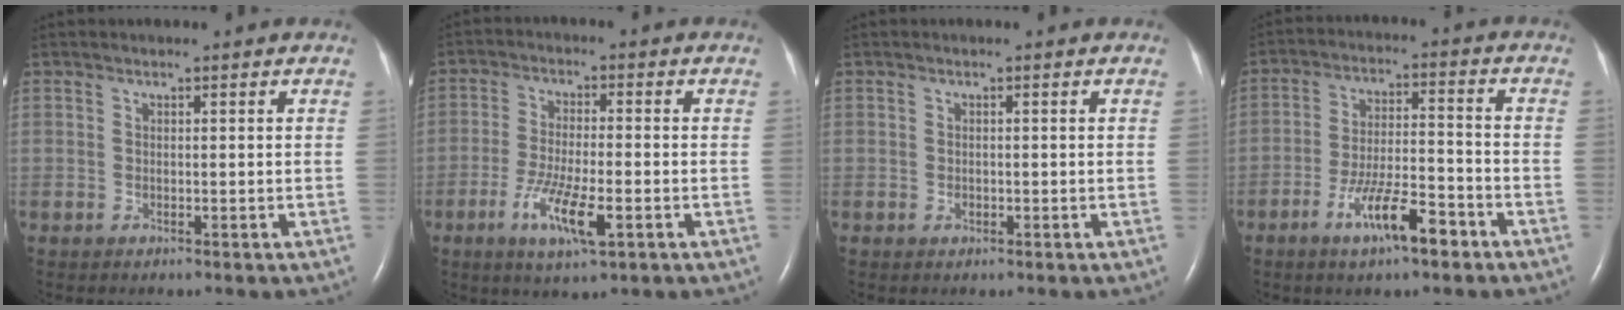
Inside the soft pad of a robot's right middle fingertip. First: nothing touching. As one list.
[{"total": 8.0, "force": [-3.3, 1.4, 7.2], "torque": [-0.143, -0.015, -0.056]}, {"total": 0.7, "force": [-0.2, 0.5, 0.4], "torque": [-0.008, 0.001, -0.002]}, {"total": 9.1, "force": [-5.4, 1.8, 7.1], "torque": [-0.124, -0.003, -0.093]}]